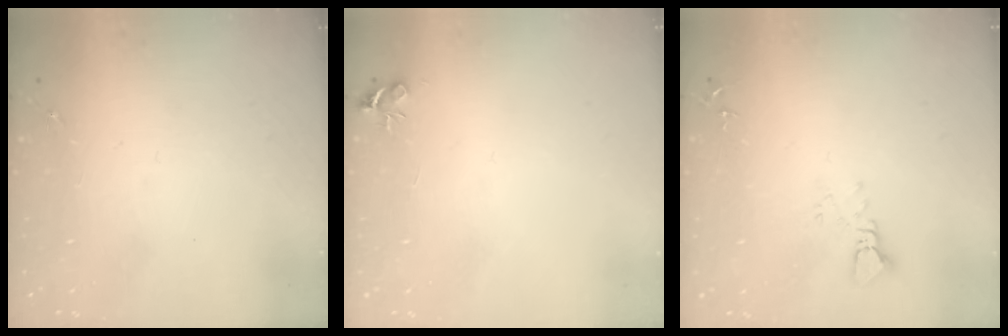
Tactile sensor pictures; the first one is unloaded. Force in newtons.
{"total": 4.7, "press": 4.7, "slide": 0.6}
{"total": 3.4, "press": 3.4, "slide": 0.2}